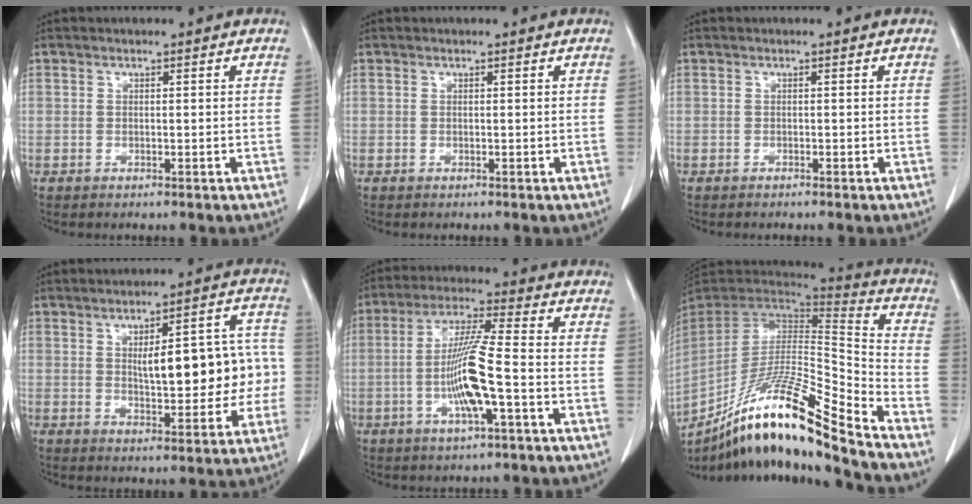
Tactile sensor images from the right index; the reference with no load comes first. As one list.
[{"total": 0.0}, {"total": 0.0}, {"total": 13.4, "force": [0.3, 4.8, 12.5], "torque": [-0.154, 0.037, 0.015]}, {"total": 10.5, "force": [-2.4, 0.2, 10.2], "torque": [-0.197, 0.000, -0.048]}, {"total": 22.8, "force": [-16.7, 0.3, 15.6], "torque": [-0.271, -0.023, -0.302]}]